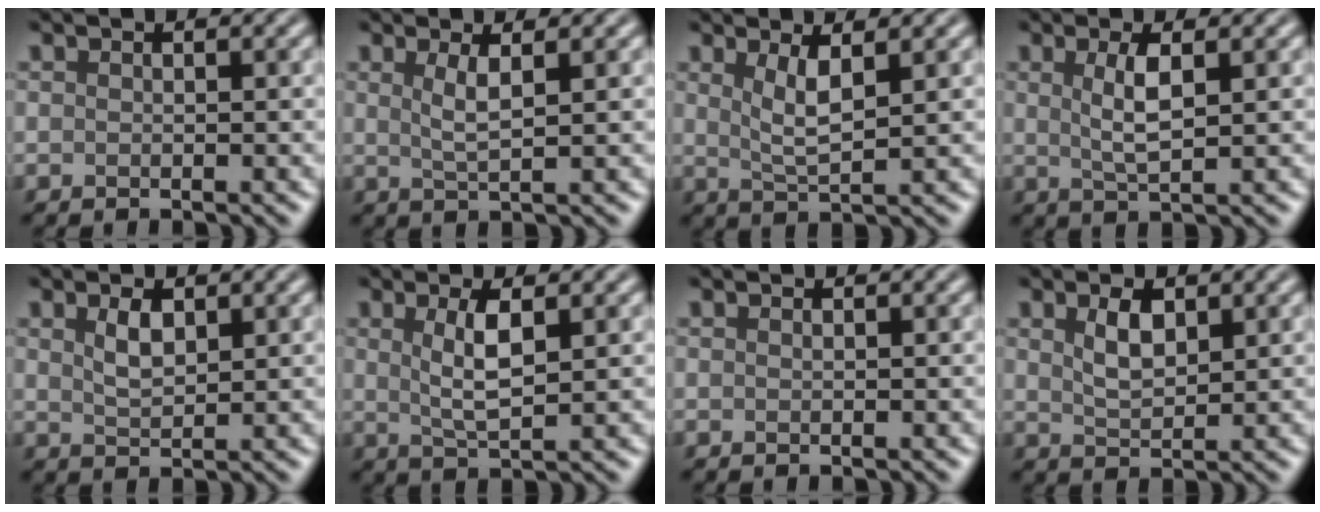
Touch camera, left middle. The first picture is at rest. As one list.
[{"total": 2.4, "force": [0.9, 0.6, 2.2], "torque": [-0.038, -0.003, 0.017]}, {"total": 3.0, "force": [1.2, 0.8, 2.6], "torque": [-0.050, -0.007, 0.025]}, {"total": 2.9, "force": [0.8, 0.8, 2.7], "torque": [-0.054, -0.002, 0.018]}, {"total": 2.1, "force": [1.0, 1.0, 1.6], "torque": [-0.035, -0.001, 0.022]}, {"total": 3.4, "force": [1.0, 1.0, 3.1], "torque": [-0.061, -0.003, 0.020]}, {"total": 0.0}, {"total": 2.7, "force": [1.2, 1.3, 2.0], "torque": [-0.044, -0.001, 0.026]}]